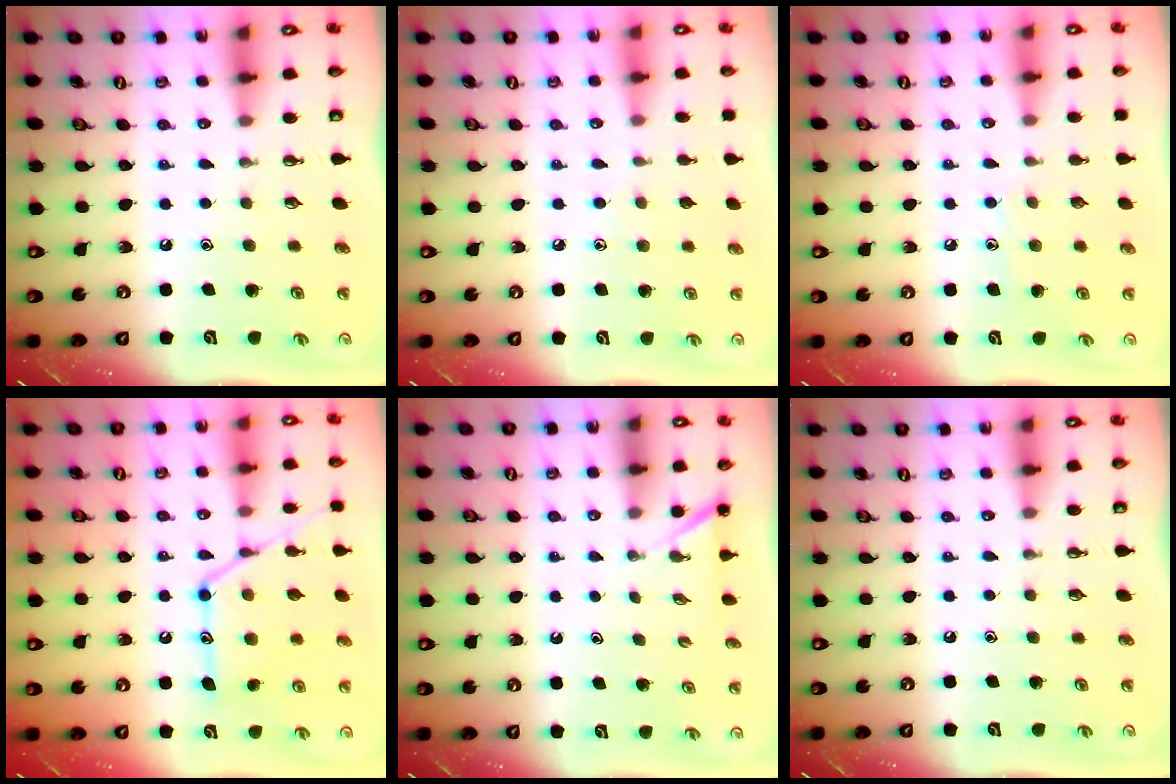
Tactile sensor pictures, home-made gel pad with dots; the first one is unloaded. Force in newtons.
{"total": 4.8, "press": 4.8, "slide": 0.5}
{"total": 6.2, "press": 6.2, "slide": 0.7}
{"total": 16.2, "press": 16.1, "slide": 1.4}
{"total": 1.5, "press": 1.5, "slide": 0.1}
{"total": 0.0}